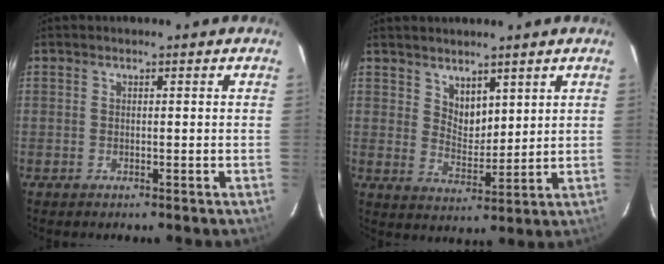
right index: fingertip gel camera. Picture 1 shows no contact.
{"total": 5.4, "force": [3.9, 2.9, 2.4], "torque": [-0.029, -0.001, 0.073]}